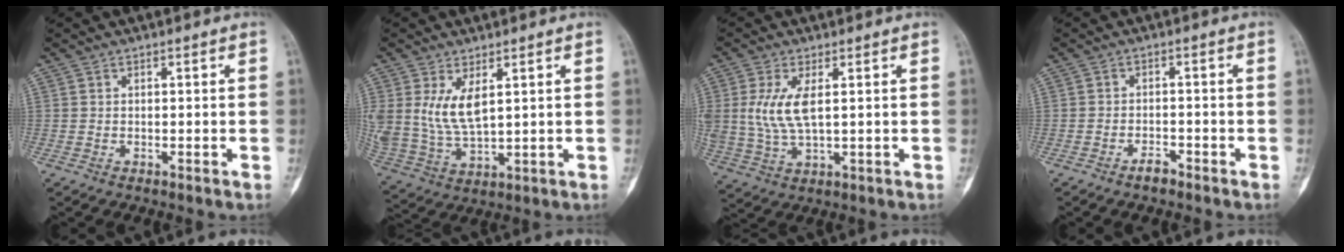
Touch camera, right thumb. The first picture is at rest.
{"total": 9.3, "force": [3.1, 4.4, 7.6], "torque": [-0.158, -0.018, 0.077]}
{"total": 8.4, "force": [1.7, 3.5, 7.4], "torque": [-0.174, -0.009, 0.042]}
{"total": 2.1, "force": [-1.7, 0.8, 0.9], "torque": [-0.012, 0.011, -0.031]}